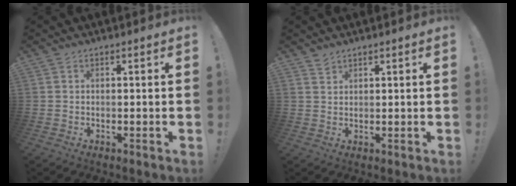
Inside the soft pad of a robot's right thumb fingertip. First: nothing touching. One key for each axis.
{"total": 1.9, "fx": 1.7, "fy": 0.5, "fz": 0.5, "tx": 0.004, "ty": -0.016, "tz": 0.030}